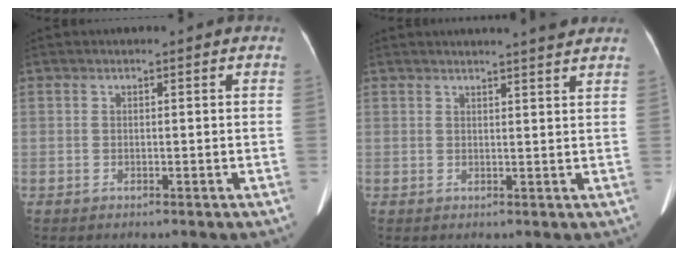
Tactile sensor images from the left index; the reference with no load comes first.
{"total": 5.6, "force": [5.1, -0.4, 2.3], "torque": [-0.032, 0.006, 0.051]}